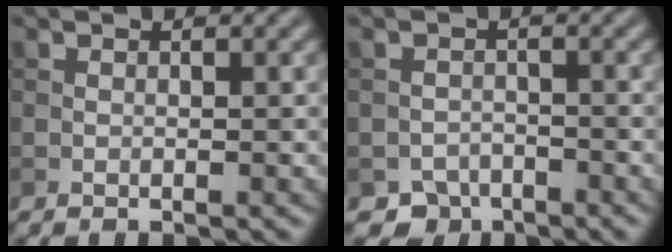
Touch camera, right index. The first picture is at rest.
{"total": 2.6, "force": [-2.1, 1.6, 0.3], "torque": [0.006, 0.001, -0.040]}